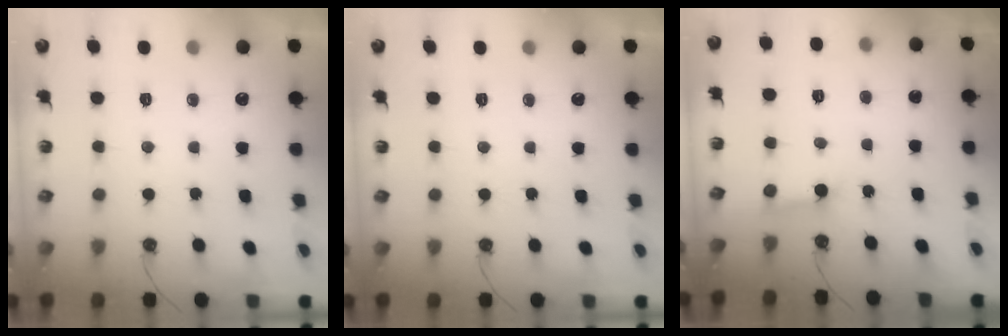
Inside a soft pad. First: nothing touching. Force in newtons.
{"total": 0.0}
{"total": 2.6, "press": 2.5, "slide": 0.3}